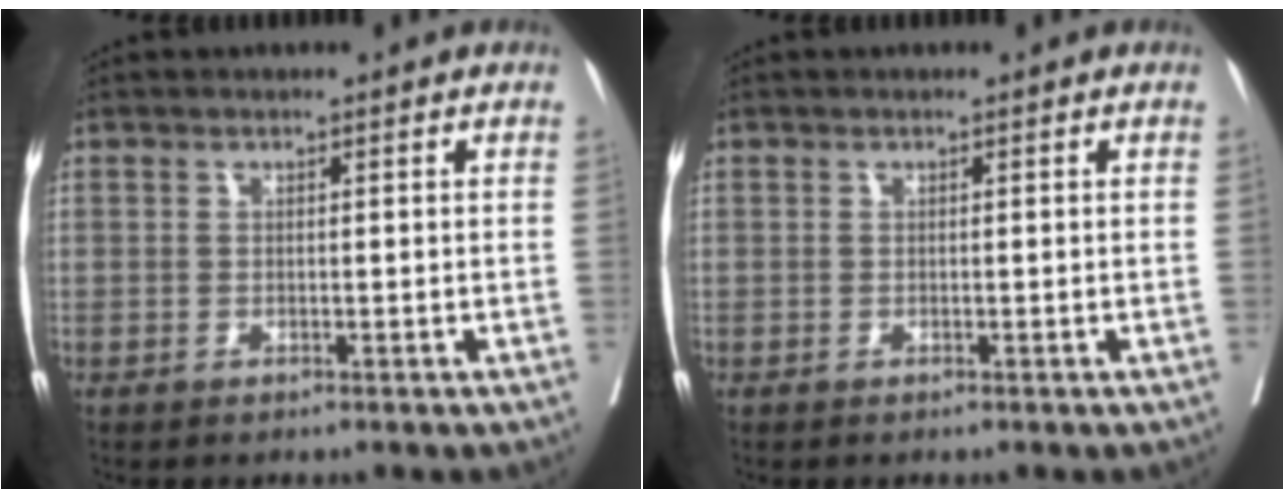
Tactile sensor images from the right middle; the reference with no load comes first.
{"total": 0.0}